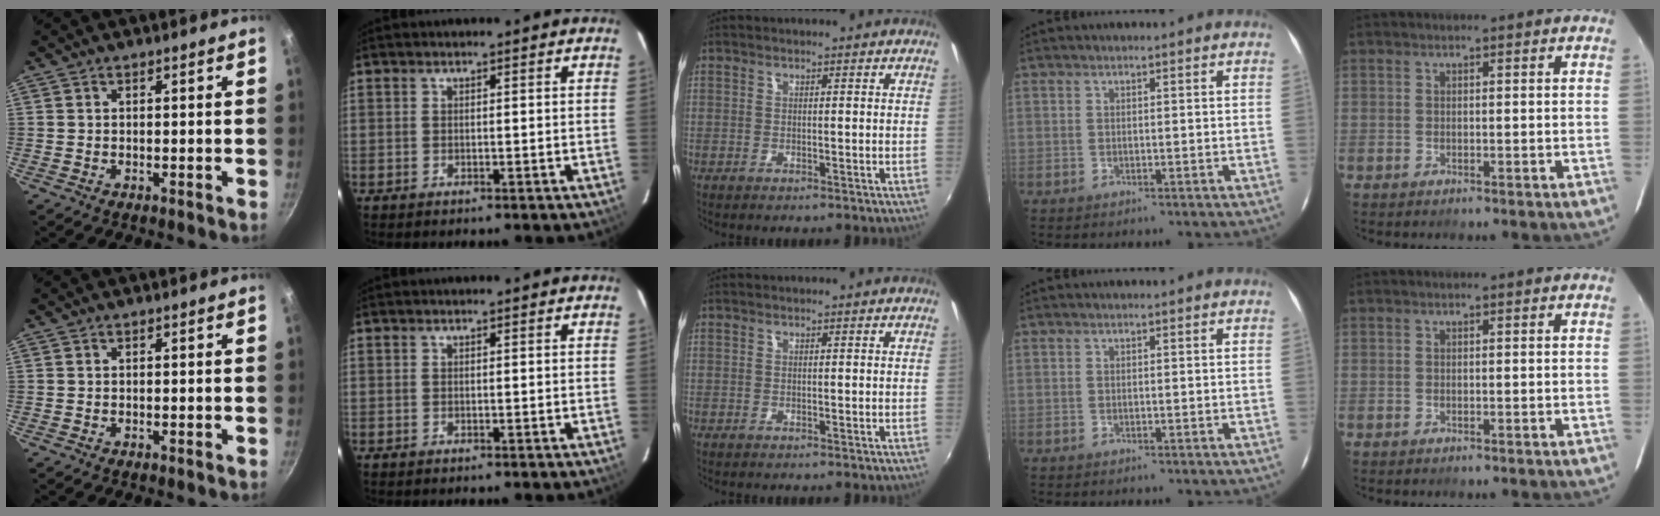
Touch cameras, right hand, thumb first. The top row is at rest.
{}